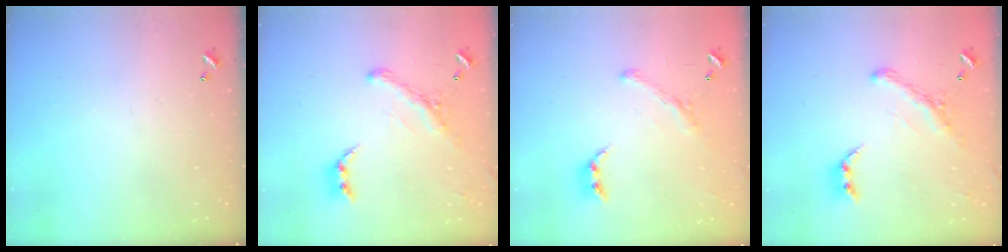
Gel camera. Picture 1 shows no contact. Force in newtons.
{"total": 2.9, "press": 2.5, "slide": 1.4}
{"total": 1.8, "press": 1.2, "slide": 1.3}
{"total": 2.9, "press": 2.5, "slide": 1.4}